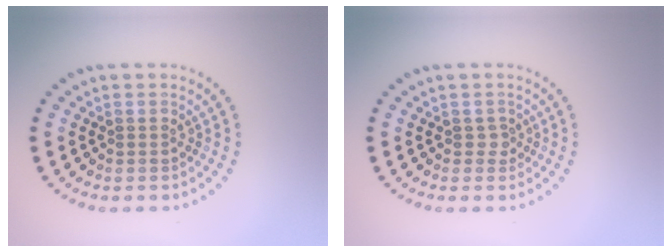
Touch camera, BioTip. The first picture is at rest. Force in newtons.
{"total": 1.0, "press": 0.8, "slide": 0.6}